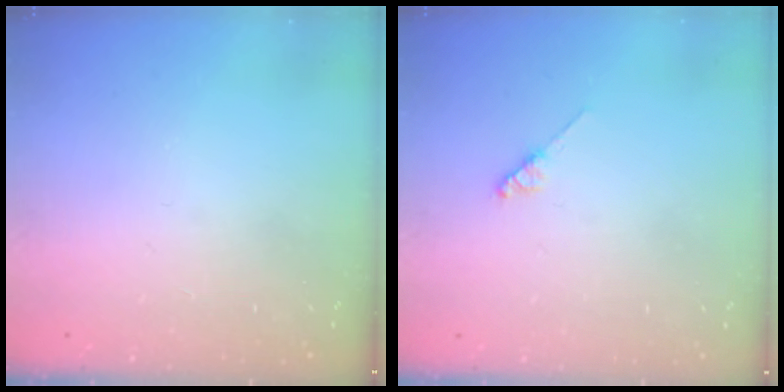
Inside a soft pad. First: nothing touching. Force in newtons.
{"total": 3.5, "press": 3.5, "slide": 0.4}